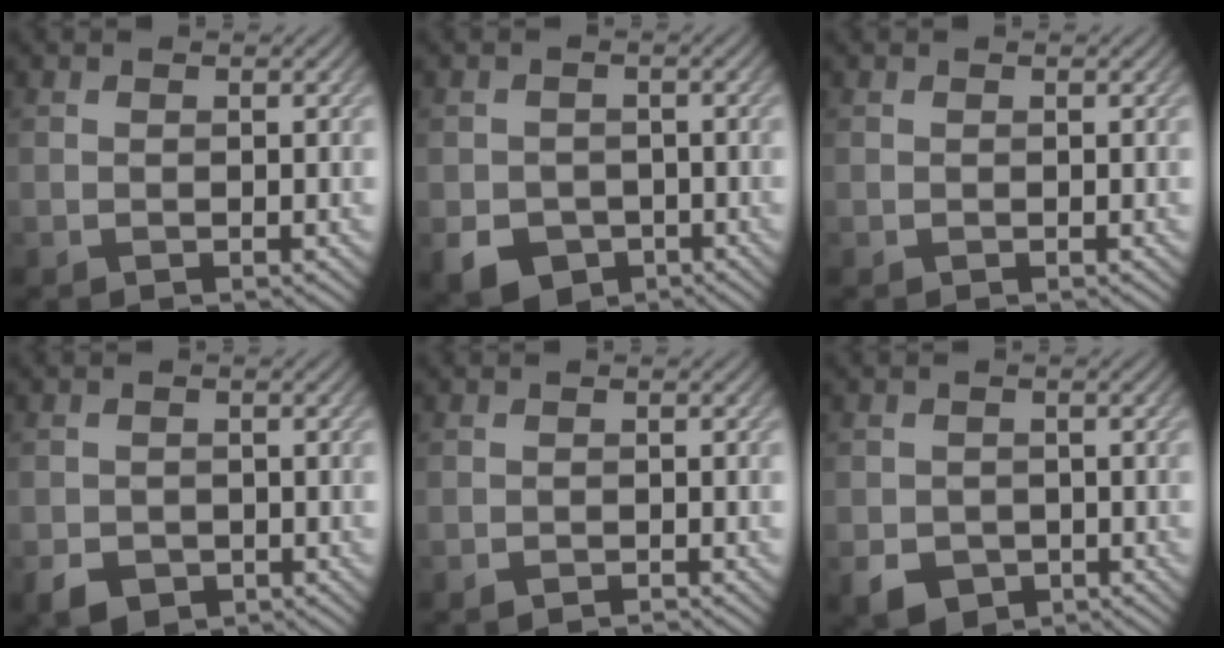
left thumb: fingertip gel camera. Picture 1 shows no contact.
{"total": 5.0, "force": [-2.3, 3.9, 2.0], "torque": [-0.042, -0.016, -0.043]}
{"total": 0.0}
{"total": 2.9, "force": [-1.6, 2.1, 1.1], "torque": [-0.022, -0.011, -0.034]}
{"total": 0.9, "force": [-0.8, 0.2, 0.3], "torque": [-0.005, -0.001, -0.016]}
{"total": 3.7, "force": [-1.7, 2.9, 1.4], "torque": [-0.029, -0.015, -0.035]}